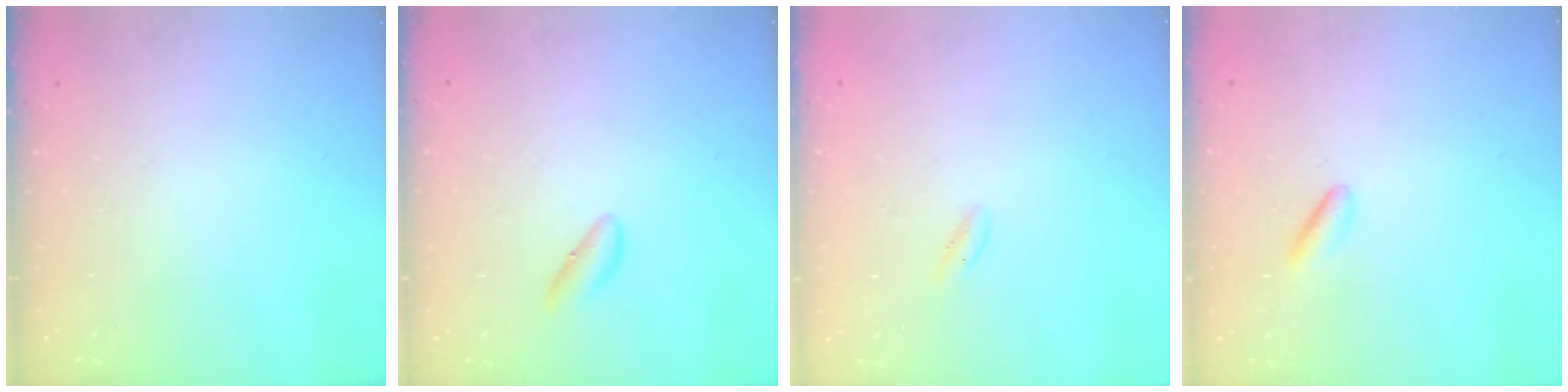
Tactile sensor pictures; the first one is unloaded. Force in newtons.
{"total": 2.8, "press": 2.7, "slide": 0.8}
{"total": 0.6, "press": 0.3, "slide": 0.5}
{"total": 2.7, "press": 2.5, "slide": 0.9}